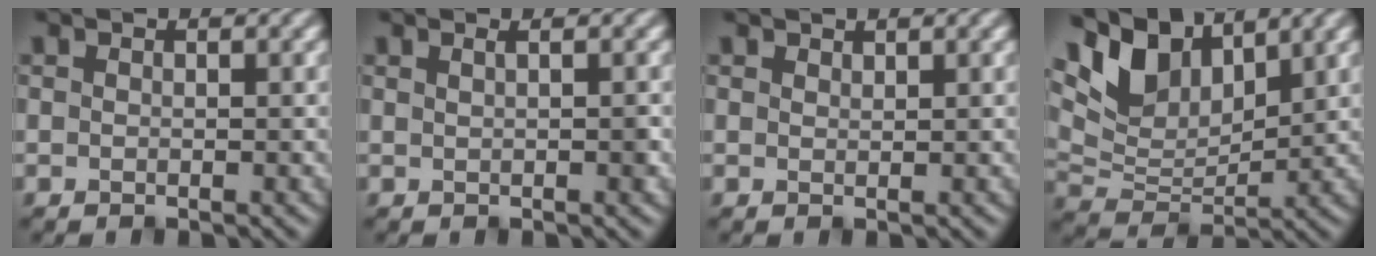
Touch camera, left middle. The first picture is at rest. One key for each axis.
{"total": 1.4, "fx": 0.7, "fy": 0.5, "fz": 1.0, "tx": -0.007, "ty": -0.007, "tz": 0.004}
{"total": 1.1, "fx": 1.1, "fy": 0.2, "fz": 0.1, "tx": 0.000, "ty": -0.002, "tz": 0.017}
{"total": 8.3, "fx": 4.9, "fy": 4.5, "fz": 5.0, "tx": -0.106, "ty": 0.010, "tz": 0.090}